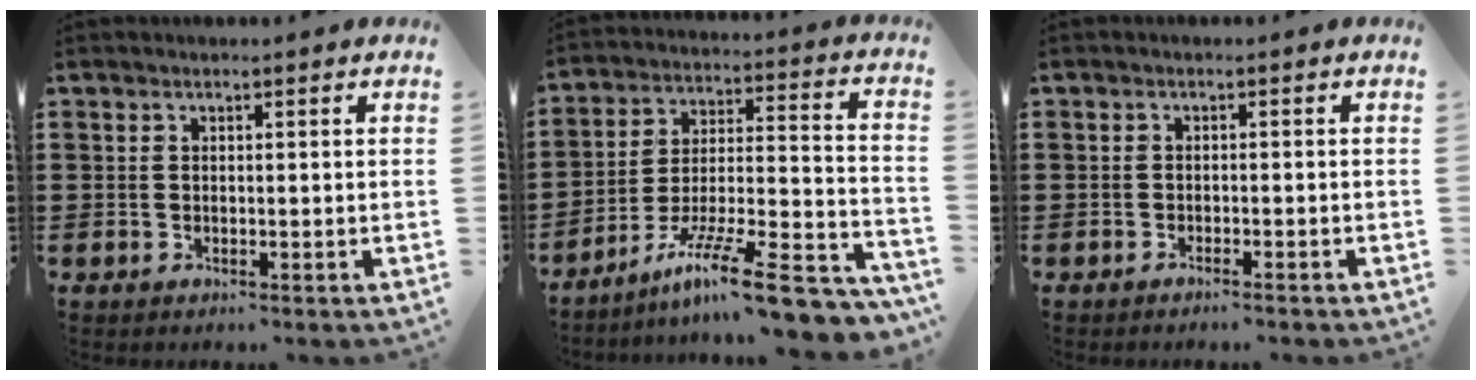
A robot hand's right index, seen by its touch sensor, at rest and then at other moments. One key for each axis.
{"total": 14.6, "fx": -10.5, "fy": 2.1, "fz": 9.9, "tx": -0.150, "ty": 0.028, "tz": -0.184}
{"total": 1.0, "fx": -0.9, "fy": -0.1, "fz": 0.3, "tx": -0.006, "ty": 0.000, "tz": -0.018}